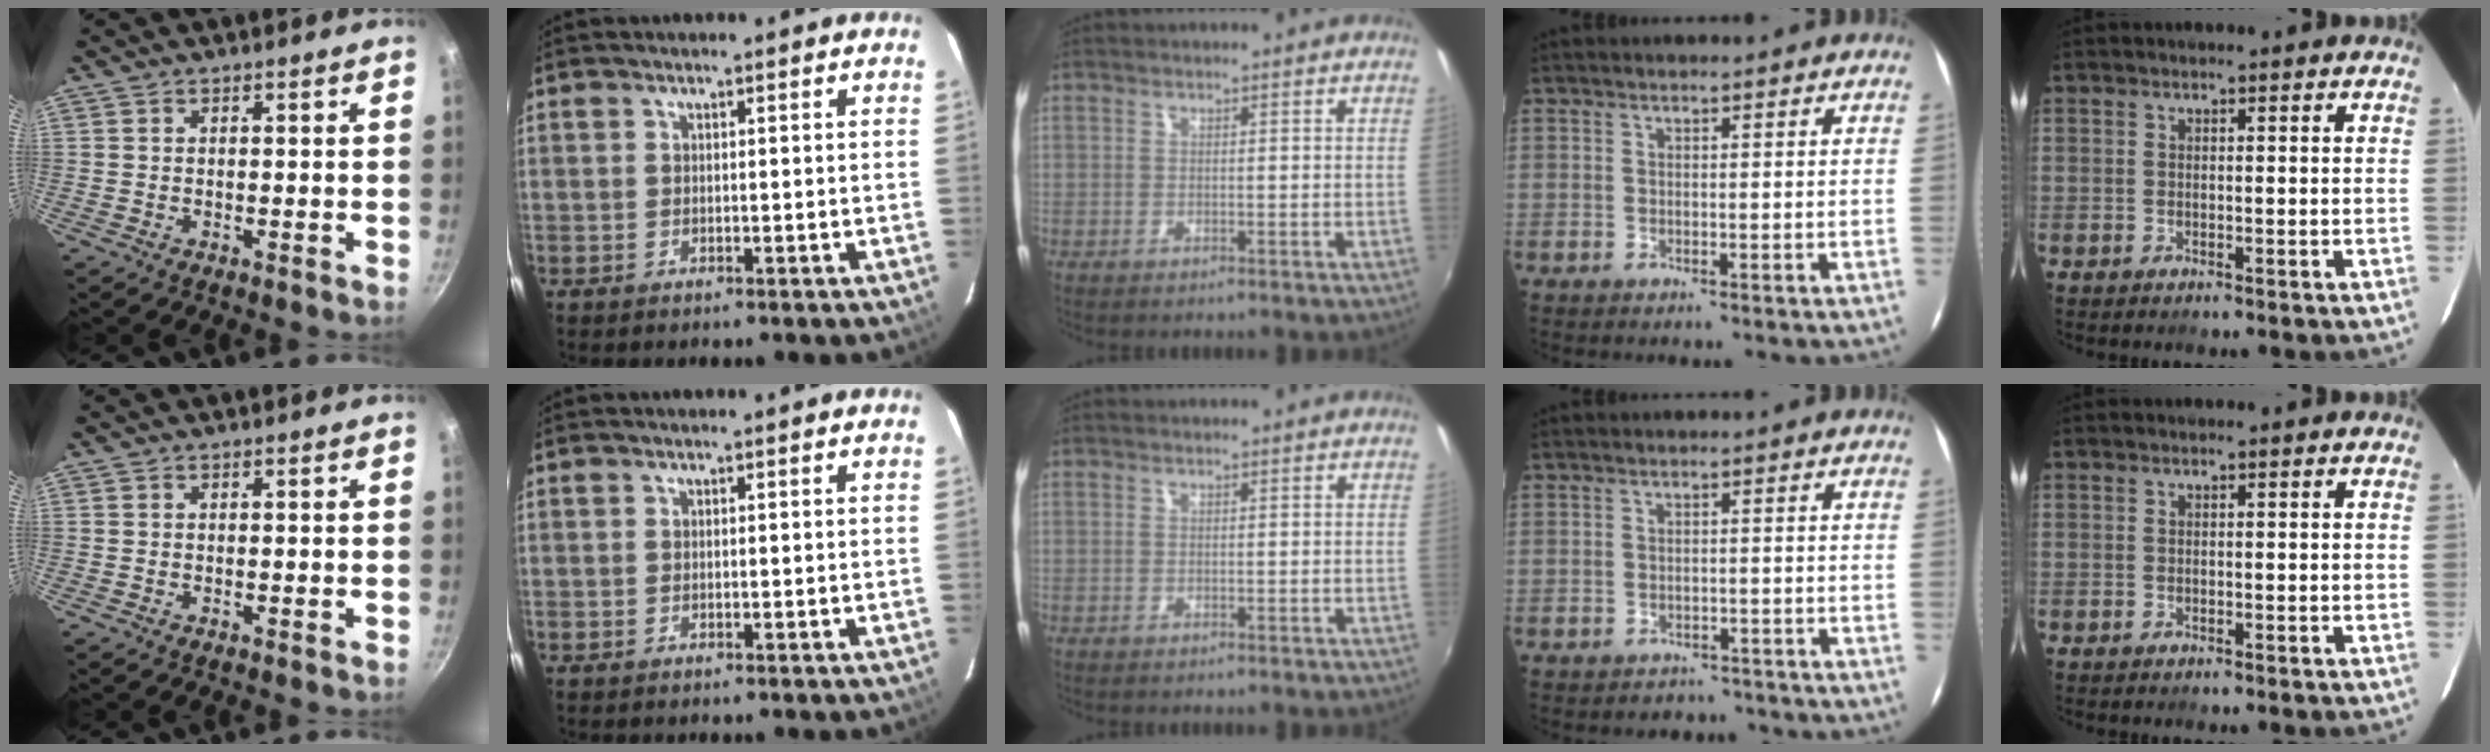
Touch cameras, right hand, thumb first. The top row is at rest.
{"ring": {"total": 4.7, "force": [-4.0, 2.5, 0.6], "torque": [-0.007, 0.013, -0.047]}}